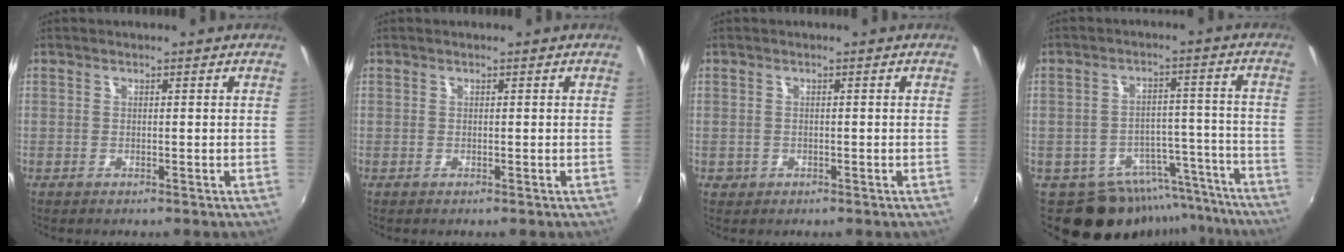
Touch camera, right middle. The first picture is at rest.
{"total": 0.0}
{"total": 1.4, "force": [-0.5, 1.3, 0.3], "torque": [-0.007, -0.005, -0.006]}
{"total": 13.3, "force": [-11.1, 6.4, 3.7], "torque": [-0.054, 0.030, -0.134]}